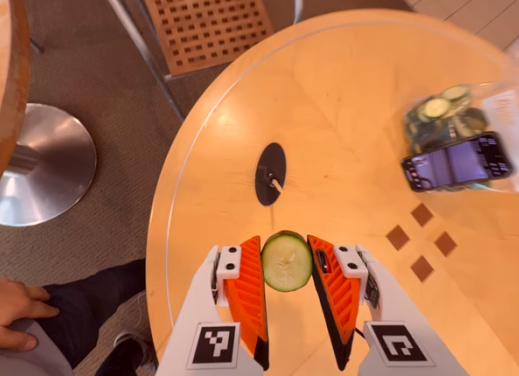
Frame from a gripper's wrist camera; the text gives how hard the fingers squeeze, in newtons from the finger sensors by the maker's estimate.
{"total": 6.1, "left": 5.9, "right": 6.2}